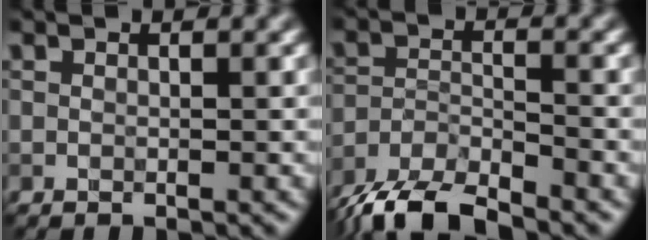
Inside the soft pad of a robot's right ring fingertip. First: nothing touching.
{"total": 7.5, "force": [-6.9, 1.7, 2.6], "torque": [-0.054, -0.014, -0.121]}